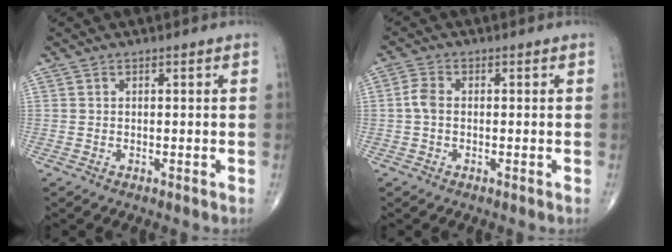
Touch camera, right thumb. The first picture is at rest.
{"total": 2.8, "force": [-0.2, 1.8, 2.1], "torque": [-0.045, 0.006, -0.011]}